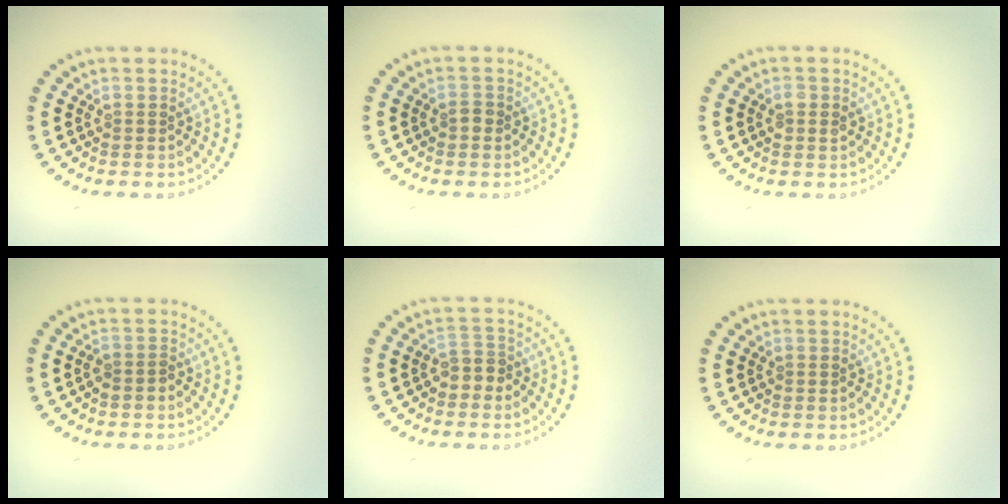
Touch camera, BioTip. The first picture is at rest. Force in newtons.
{"total": 0.8, "press": 0.8, "slide": 0.0}
{"total": 1.1, "press": 1.1, "slide": 0.2}
{"total": 1.4, "press": 1.1, "slide": 0.9}
{"total": 1.9, "press": 1.6, "slide": 0.9}
{"total": 0.0}